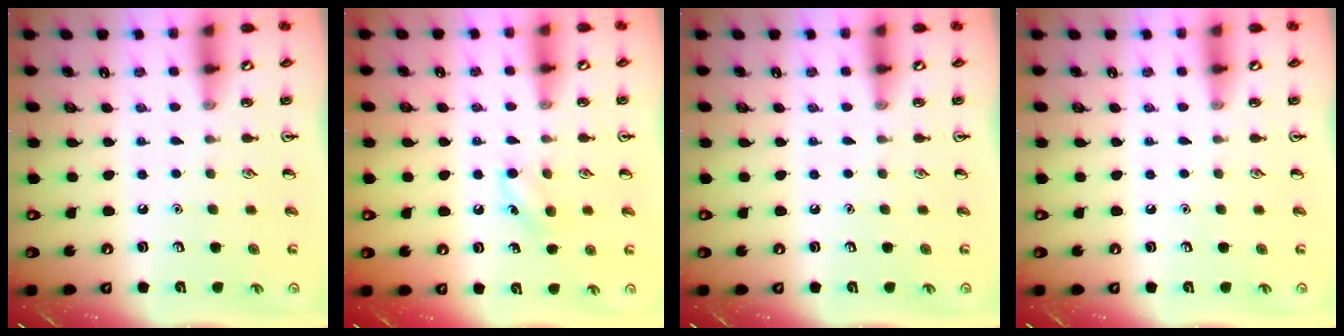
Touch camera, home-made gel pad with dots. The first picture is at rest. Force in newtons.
{"total": 6.0, "press": 5.7, "slide": 1.7}
{"total": 0.0}
{"total": 0.0}